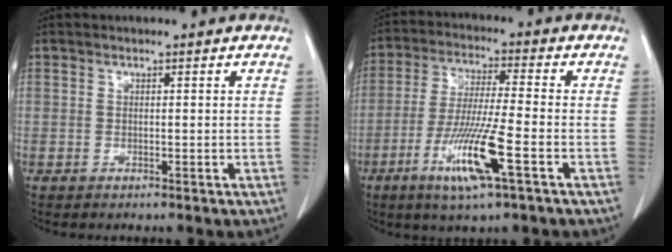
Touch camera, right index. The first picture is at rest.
{"total": 11.4, "force": [-4.8, 0.1, 10.3], "torque": [-0.206, -0.022, -0.093]}